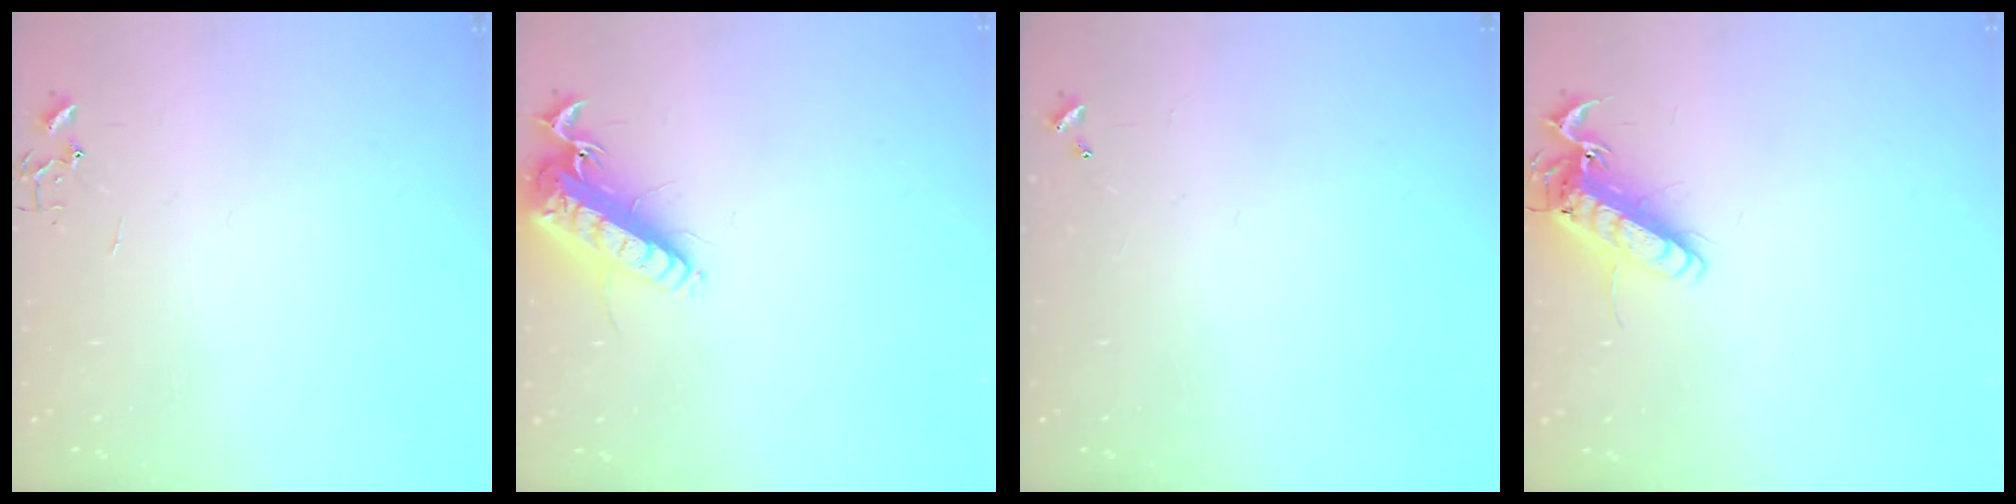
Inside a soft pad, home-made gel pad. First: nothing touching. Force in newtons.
{"total": 15.3, "press": 15.0, "slide": 3.0}
{"total": 0.0}
{"total": 14.6, "press": 14.4, "slide": 2.0}